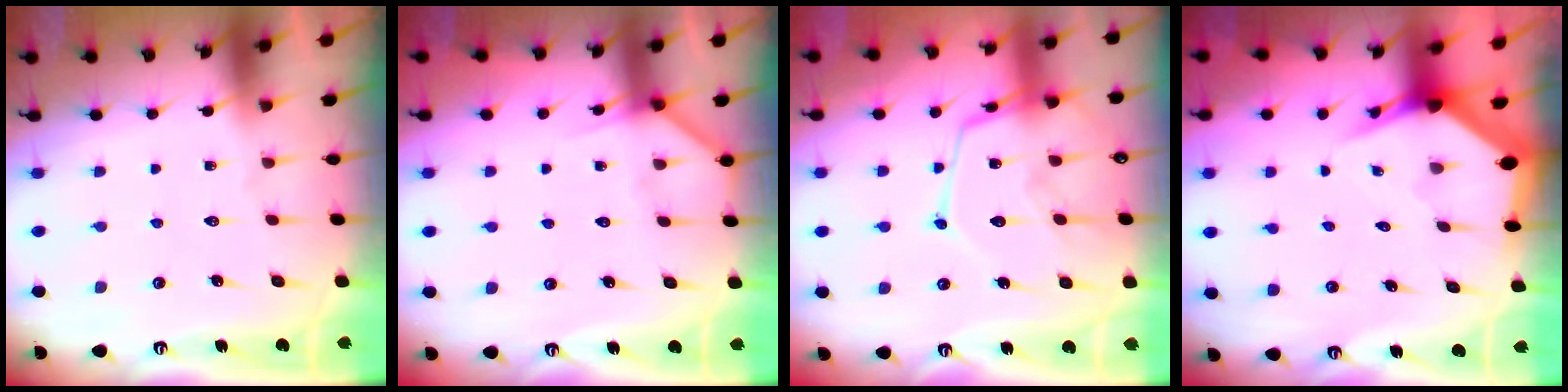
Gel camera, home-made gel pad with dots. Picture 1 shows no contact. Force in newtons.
{"total": 4.5, "press": 4.5, "slide": 0.4}
{"total": 14.2, "press": 14.1, "slide": 1.4}
{"total": 3.7, "press": 3.7, "slide": 0.3}